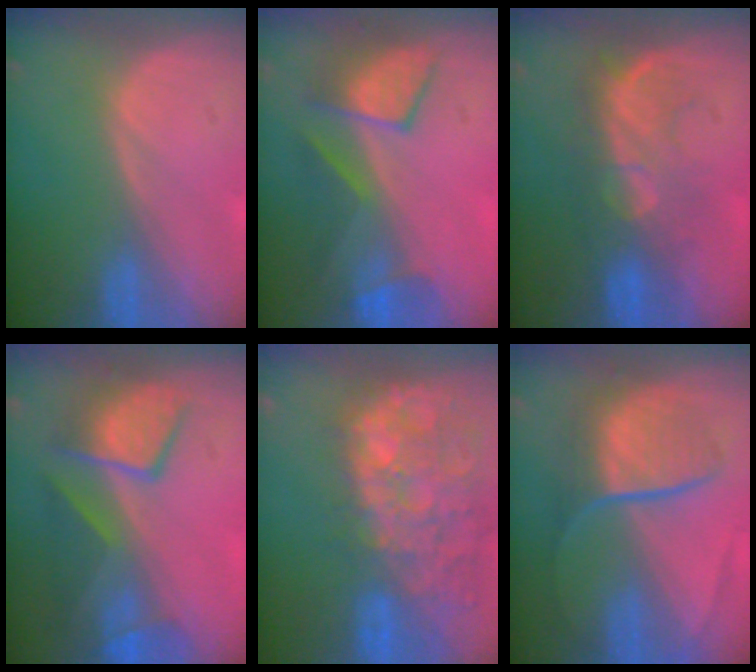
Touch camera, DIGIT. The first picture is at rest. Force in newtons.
{"total": 7.5, "press": 7.4, "slide": 1.2}
{"total": 7.8, "press": 7.7, "slide": 1.3}
{"total": 10.0, "press": 8.6, "slide": 5.1}
{"total": 14.1, "press": 11.6, "slide": 8.1}
{"total": 8.9, "press": 7.5, "slide": 4.7}